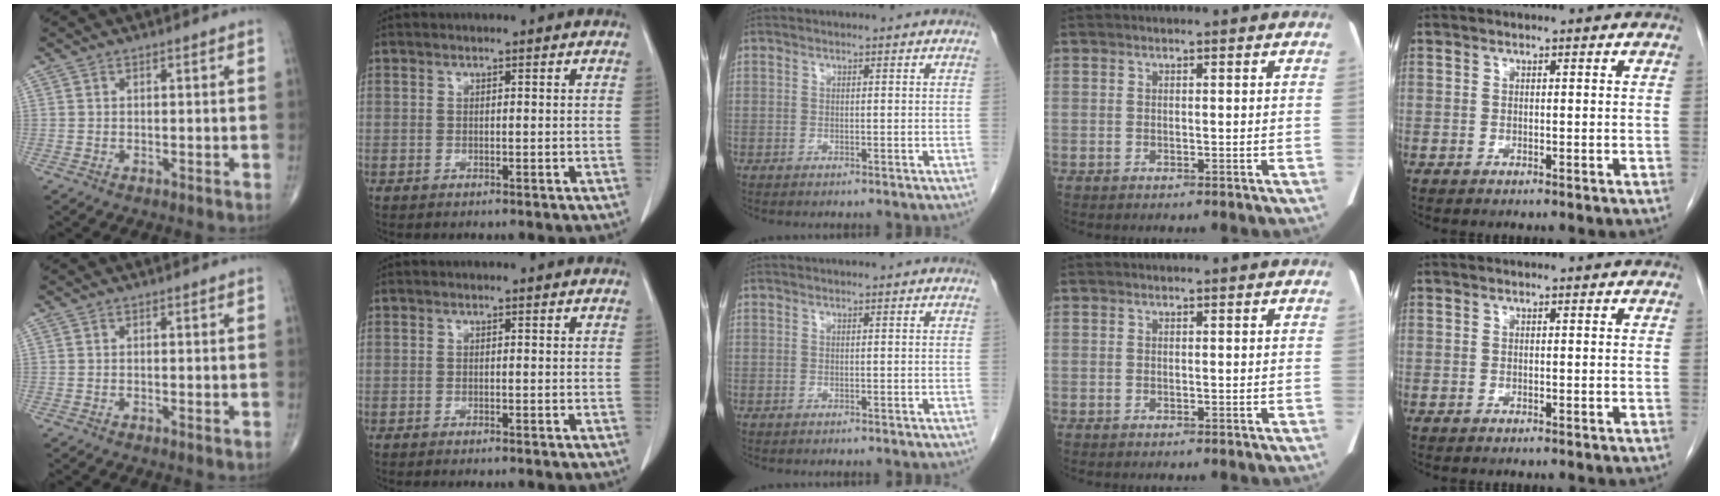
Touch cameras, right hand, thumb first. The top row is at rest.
{"thumb": {"total": 0.6, "force": [-0.1, 0.1, 0.6], "torque": [-0.014, -0.003, -0.003]}, "index": {"total": 0.9, "force": [-0.8, 0.1, 0.5], "torque": [-0.008, -0.002, -0.009]}}